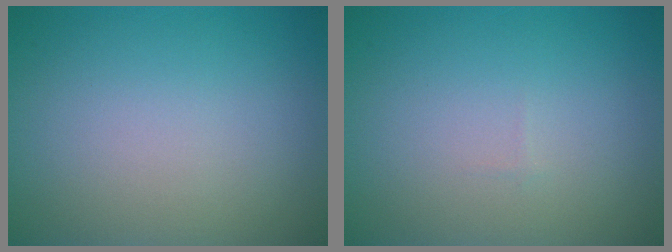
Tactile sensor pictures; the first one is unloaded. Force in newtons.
{"total": 0.0}